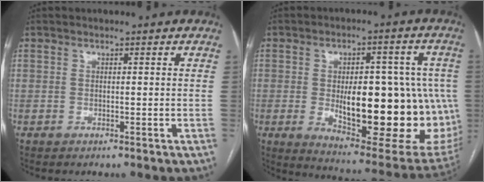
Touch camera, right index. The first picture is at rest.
{"total": 22.9, "force": [-1.9, 9.1, 20.9], "torque": [-0.235, 0.006, 0.006]}